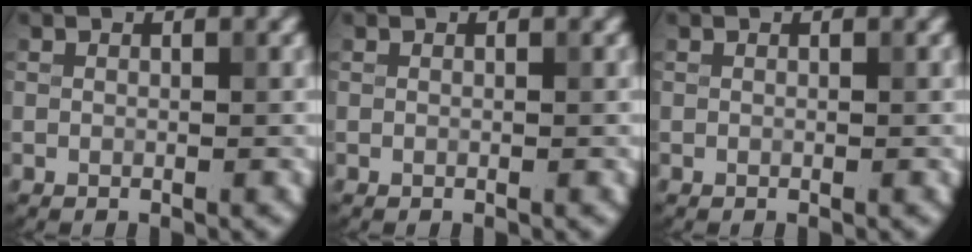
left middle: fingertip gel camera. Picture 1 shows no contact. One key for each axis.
{"total": 0.0}
{"total": 0.0}